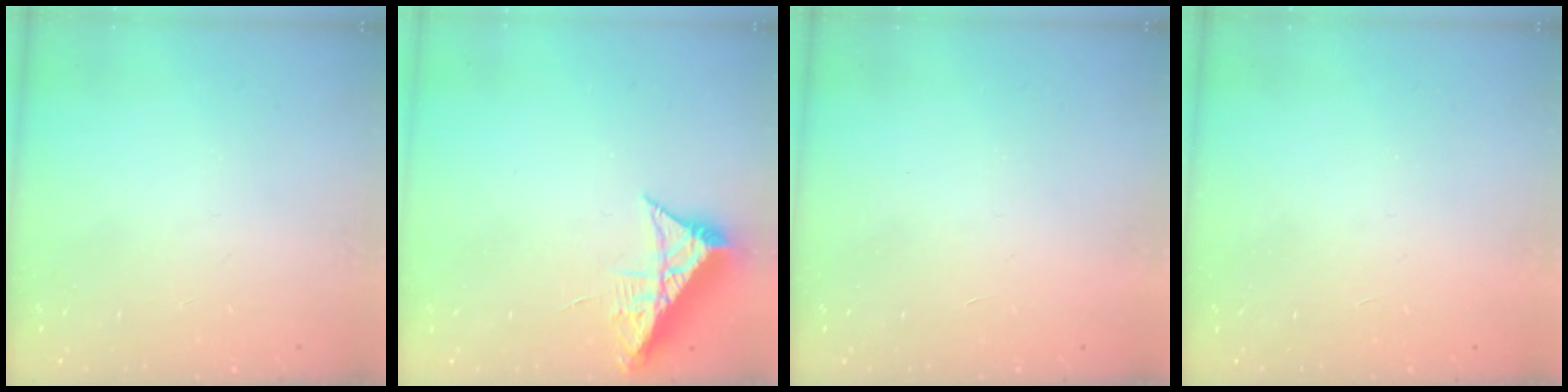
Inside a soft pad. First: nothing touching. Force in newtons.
{"total": 7.3, "press": 7.3, "slide": 0.2}
{"total": 1.7, "press": 1.7, "slide": 0.1}
{"total": 1.5, "press": 1.5, "slide": 0.1}